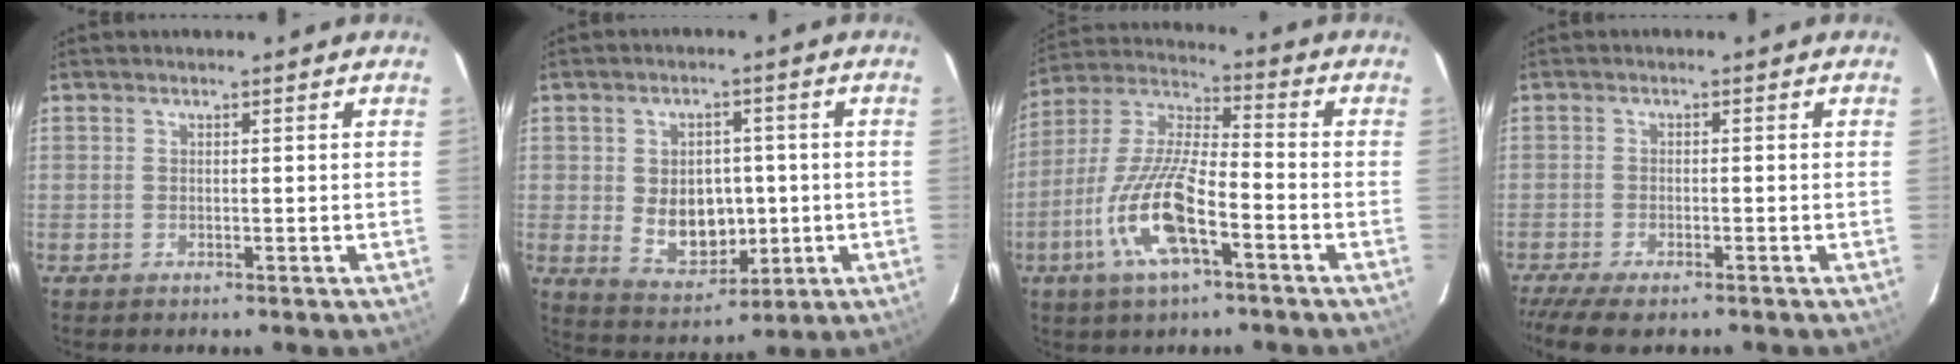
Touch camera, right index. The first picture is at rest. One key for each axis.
{"total": 9.6, "fx": -0.5, "fy": 7.1, "fz": 6.4, "tx": -0.125, "ty": 0.000, "tz": 0.015}
{"total": 15.3, "fx": -6.7, "fy": 4.1, "fz": 13.1, "tx": -0.275, "ty": -0.009, "tz": -0.136}
{"total": 7.2, "fx": -5.8, "fy": 1.5, "fz": 3.9, "tx": -0.099, "ty": -0.032, "tz": -0.105}